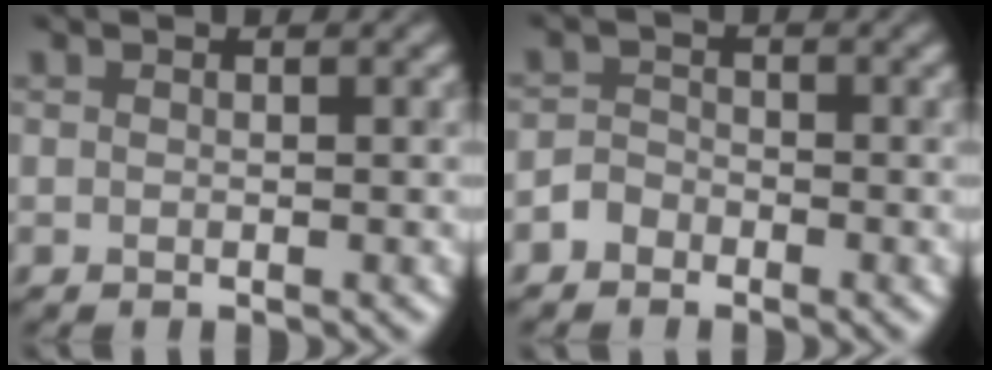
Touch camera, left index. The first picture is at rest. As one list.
[{"total": 1.5, "force": [-1.2, 0.8, 0.0], "torque": [0.005, 0.008, -0.027]}]